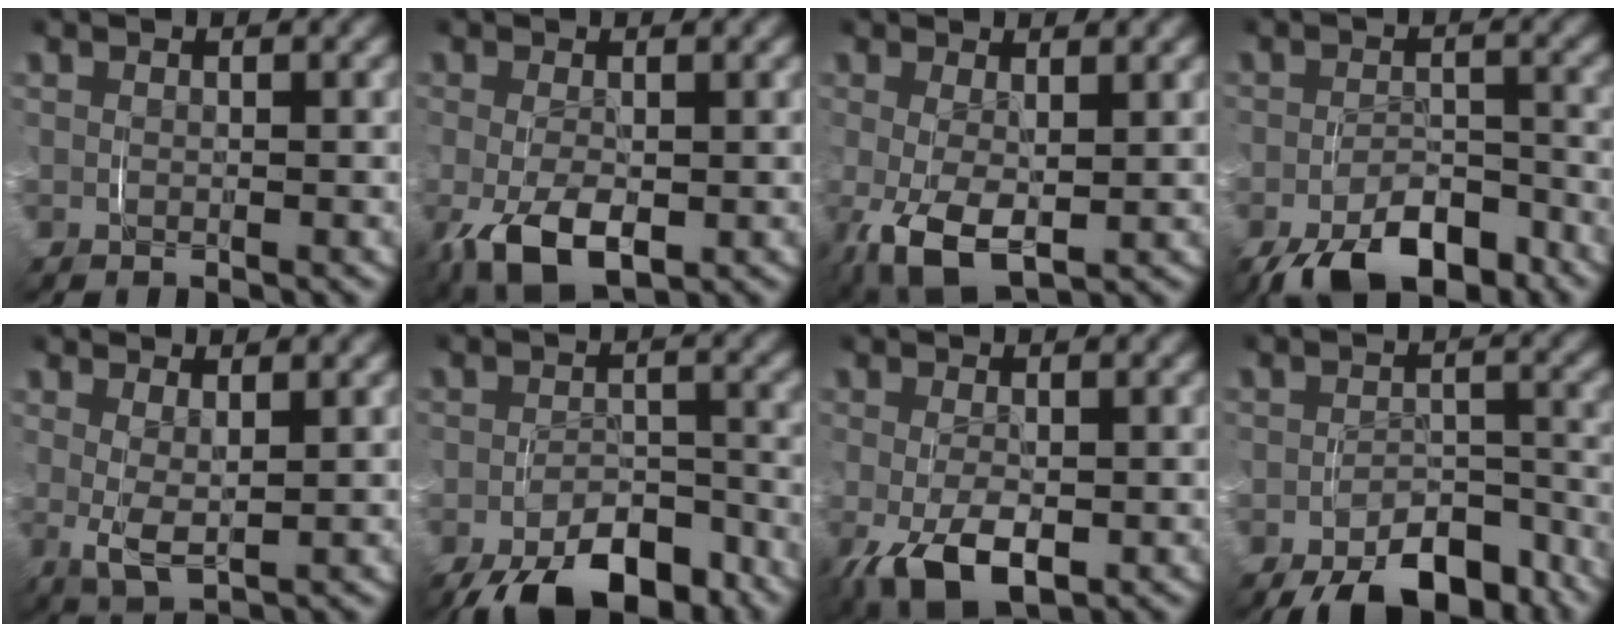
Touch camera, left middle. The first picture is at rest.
{"total": 6.4, "force": [-2.5, 3.5, 4.8], "torque": [-0.110, -0.035, -0.020]}
{"total": 6.0, "force": [-1.9, 3.3, 4.7], "torque": [-0.116, -0.035, -0.012]}
{"total": 7.1, "force": [-5.1, 3.1, 3.8], "torque": [-0.058, -0.005, -0.087]}
{"total": 3.8, "force": [0.8, 1.7, 3.3], "torque": [-0.069, -0.014, 0.020]}
{"total": 7.9, "force": [-5.9, 3.3, 4.1], "torque": [-0.060, -0.008, -0.095]}
{"total": 6.3, "force": [-2.4, 3.3, 4.8], "torque": [-0.103, -0.032, -0.019]}
{"total": 7.6, "force": [-6.2, 2.9, 3.2], "torque": [-0.037, -0.004, -0.100]}